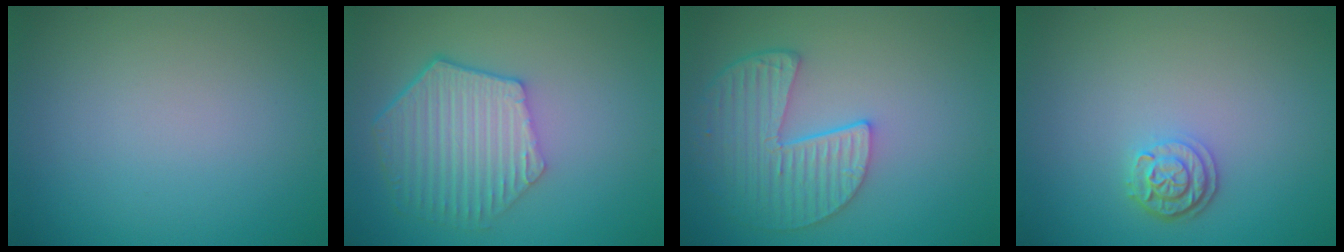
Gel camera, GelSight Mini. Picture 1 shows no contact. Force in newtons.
{"total": 6.6, "press": 5.1, "slide": 4.2}
{"total": 5.4, "press": 4.4, "slide": 3.2}
{"total": 2.4, "press": 2.1, "slide": 1.2}